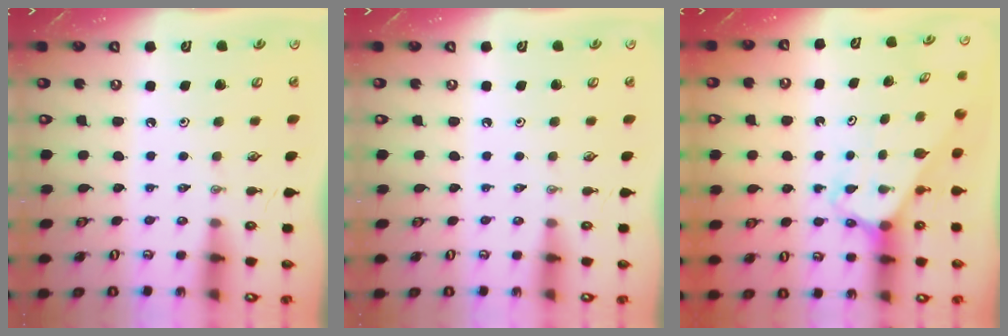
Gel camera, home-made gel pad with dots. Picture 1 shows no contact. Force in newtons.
{"total": 0.0}
{"total": 2.8, "press": 2.8, "slide": 0.2}